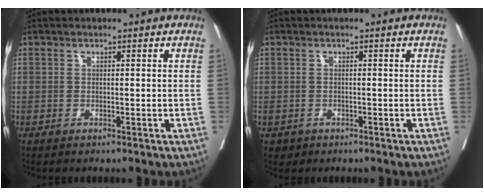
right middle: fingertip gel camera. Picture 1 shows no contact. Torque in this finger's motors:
{"motor_torque": [0.15, -0.11, 0.03, 0.01]}